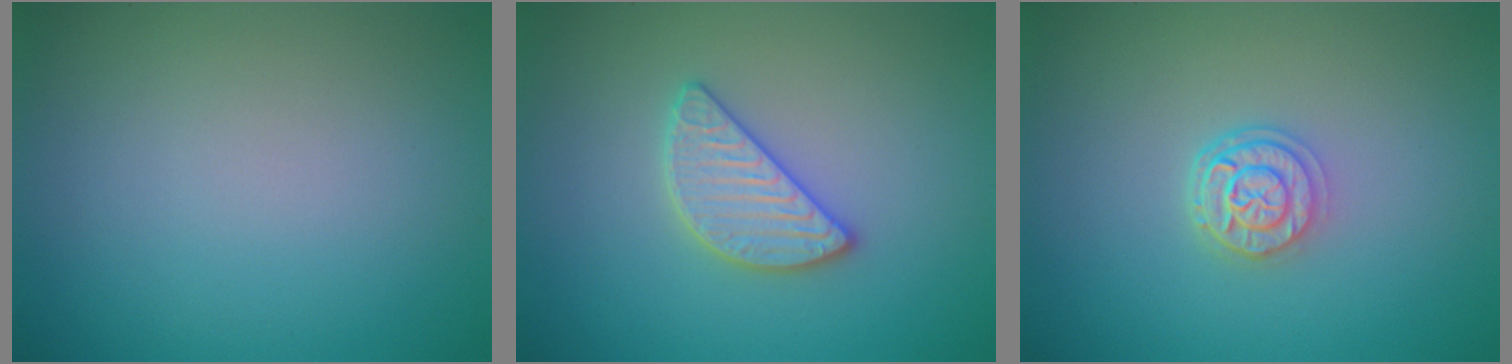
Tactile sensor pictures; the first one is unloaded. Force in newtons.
{"total": 2.9, "press": 2.9, "slide": 0.3}
{"total": 2.7, "press": 2.2, "slide": 1.6}